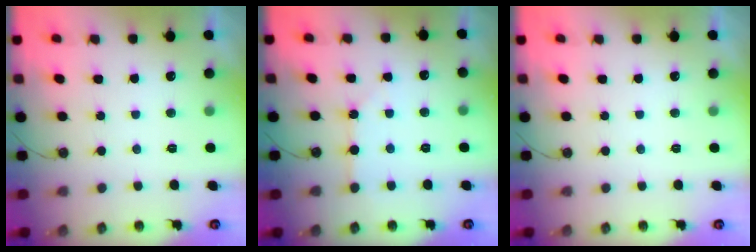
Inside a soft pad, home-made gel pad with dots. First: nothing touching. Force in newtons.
{"total": 2.6, "press": 2.5, "slide": 0.4}
{"total": 0.0}